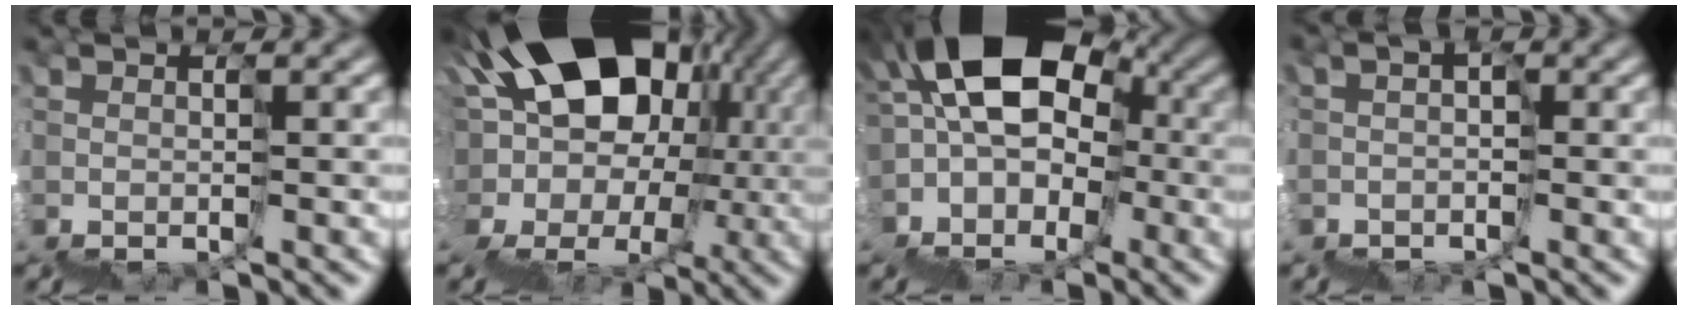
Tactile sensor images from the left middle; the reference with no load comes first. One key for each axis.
{"total": 13.3, "fx": 4.6, "fy": 9.4, "fz": 8.2, "tx": -0.084, "ty": 0.051, "tz": 0.076}
{"total": 10.1, "fx": 0.9, "fy": 8.1, "fz": 5.9, "tx": -0.060, "ty": 0.029, "tz": 0.004}
{"total": 1.0, "fx": -0.6, "fy": 0.8, "fz": -0.2, "tx": 0.003, "ty": -0.004, "tz": -0.016}